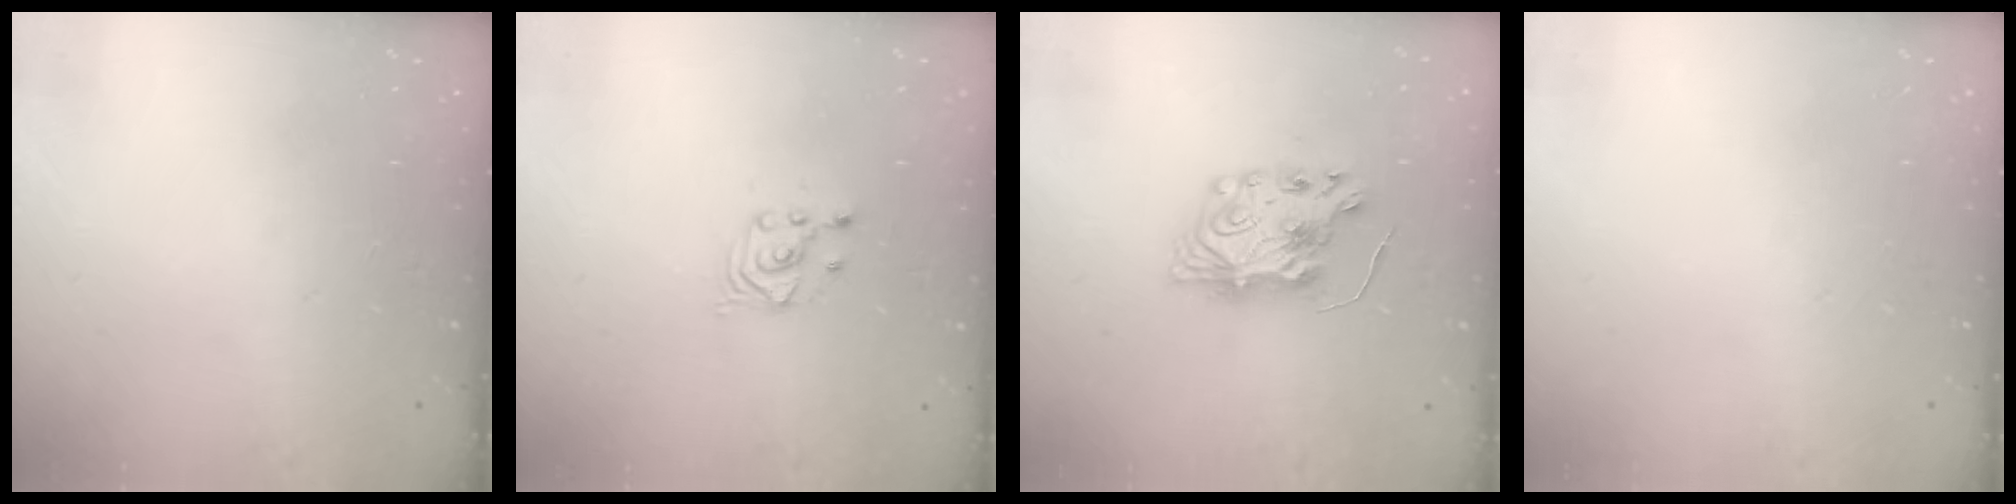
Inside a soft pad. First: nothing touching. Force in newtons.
{"total": 2.6, "press": 2.6, "slide": 0.1}
{"total": 9.1, "press": 9.0, "slide": 0.8}
{"total": 0.0}